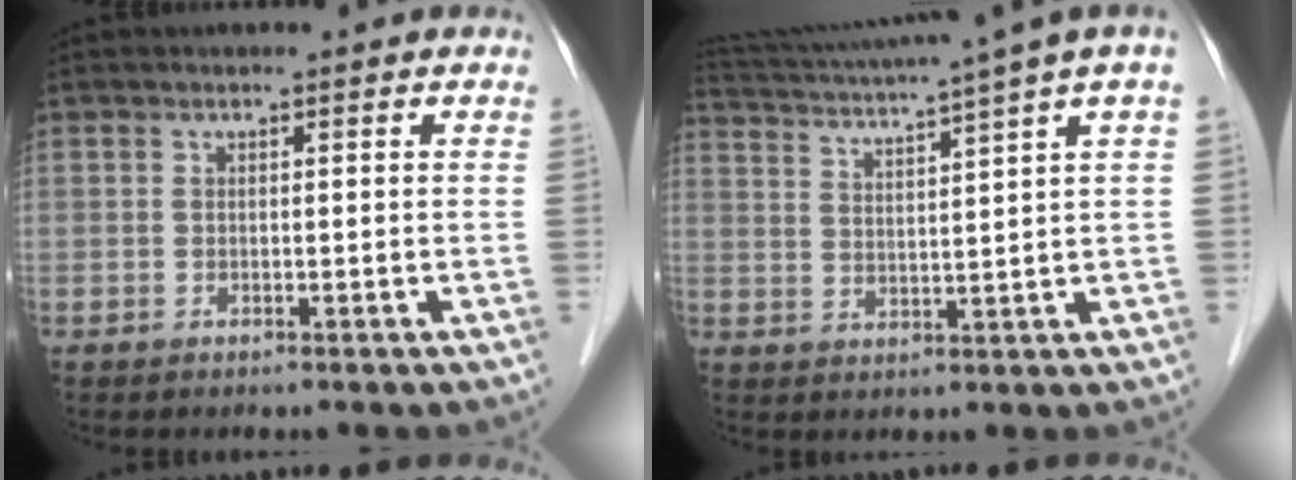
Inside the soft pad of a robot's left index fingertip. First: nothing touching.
{"total": 13.4, "force": [10.6, -1.8, 8.0], "torque": [-0.145, 0.003, 0.151]}